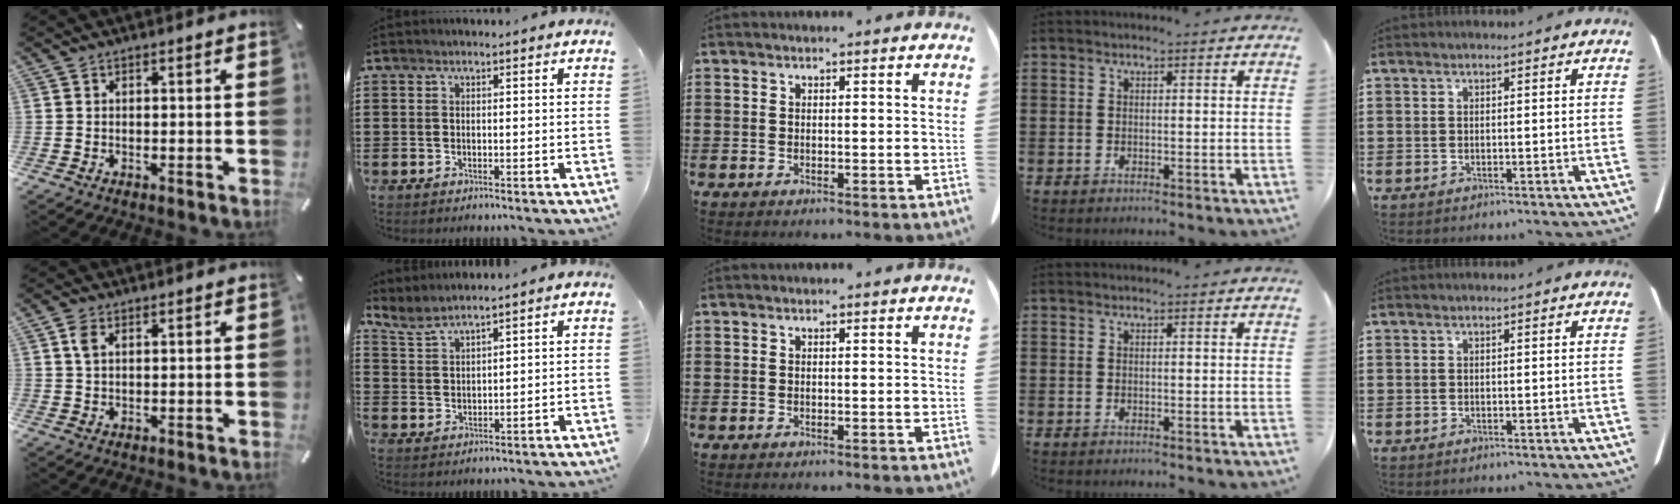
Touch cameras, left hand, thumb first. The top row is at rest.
{"thumb": {"total": 3.1, "force": [1.2, 1.7, 2.3], "torque": [-0.051, 0.005, 0.020]}, "index": {"total": 3.5, "force": [3.2, 0.4, 1.3], "torque": [-0.036, -0.010, 0.059]}}